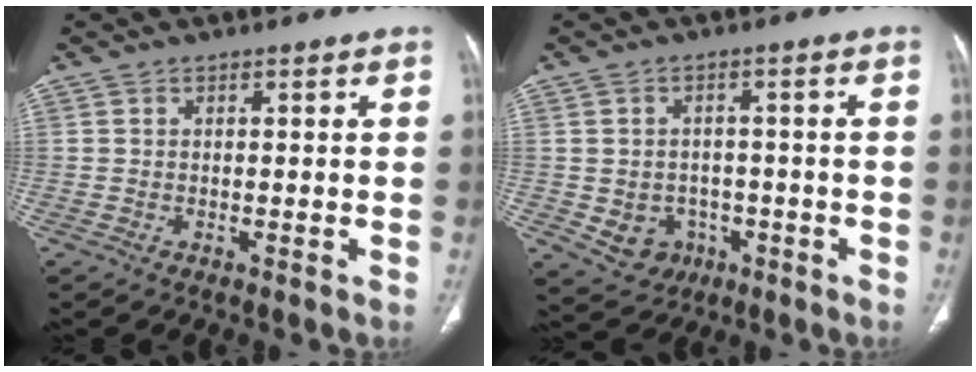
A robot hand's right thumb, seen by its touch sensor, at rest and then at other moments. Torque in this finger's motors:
{"motor_torque": [-0.28, 0.06, -0.05, 0.43, 0.12]}